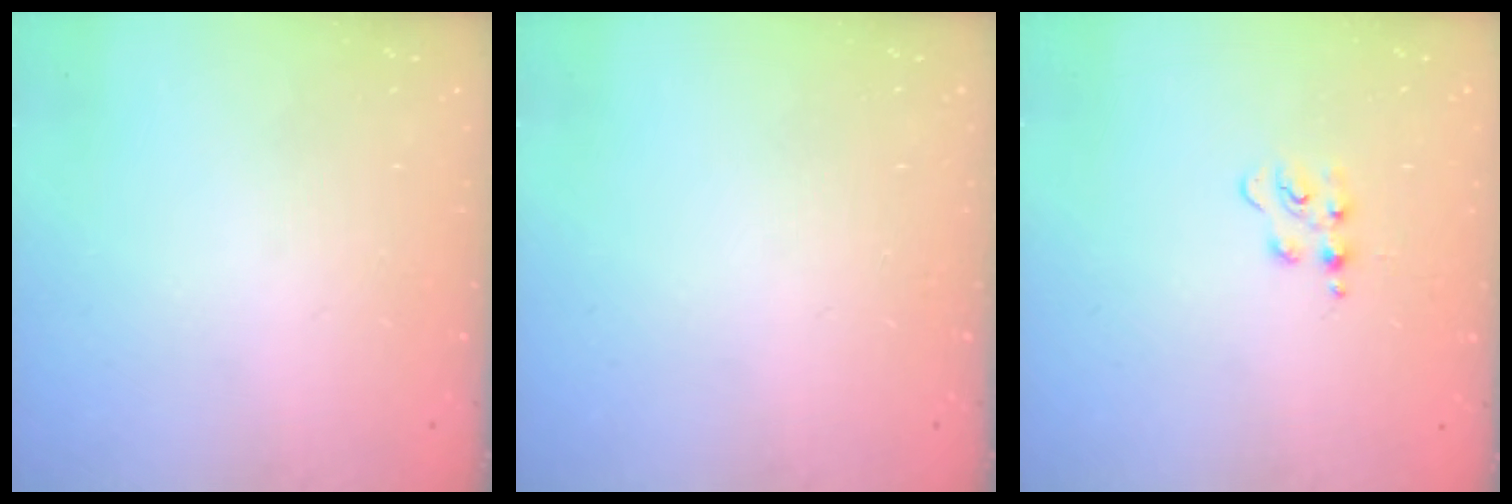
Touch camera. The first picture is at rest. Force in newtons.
{"total": 0.0}
{"total": 3.9, "press": 3.9, "slide": 0.5}